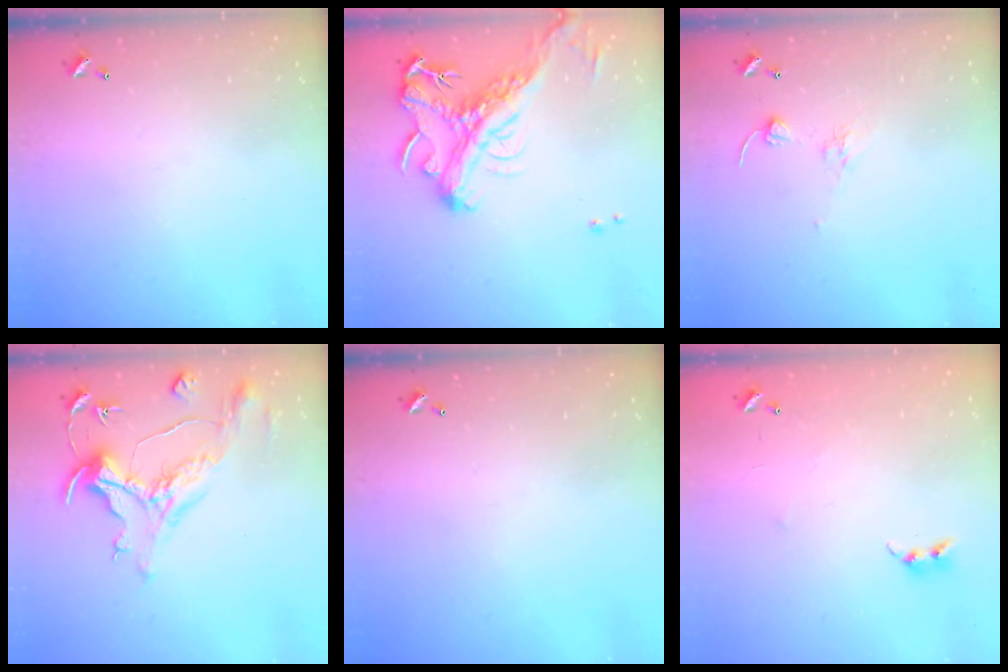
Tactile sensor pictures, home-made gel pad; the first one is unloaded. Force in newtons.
{"total": 4.1, "press": 3.9, "slide": 1.3}
{"total": 1.7, "press": 1.5, "slide": 0.7}
{"total": 1.5, "press": 0.8, "slide": 1.2}
{"total": 0.0}
{"total": 5.1, "press": 4.9, "slide": 1.1}